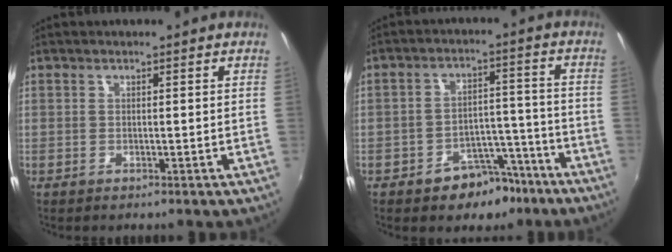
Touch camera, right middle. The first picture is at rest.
{"total": 9.1, "force": [-6.2, 5.6, 3.5], "torque": [-0.063, 0.030, -0.073]}